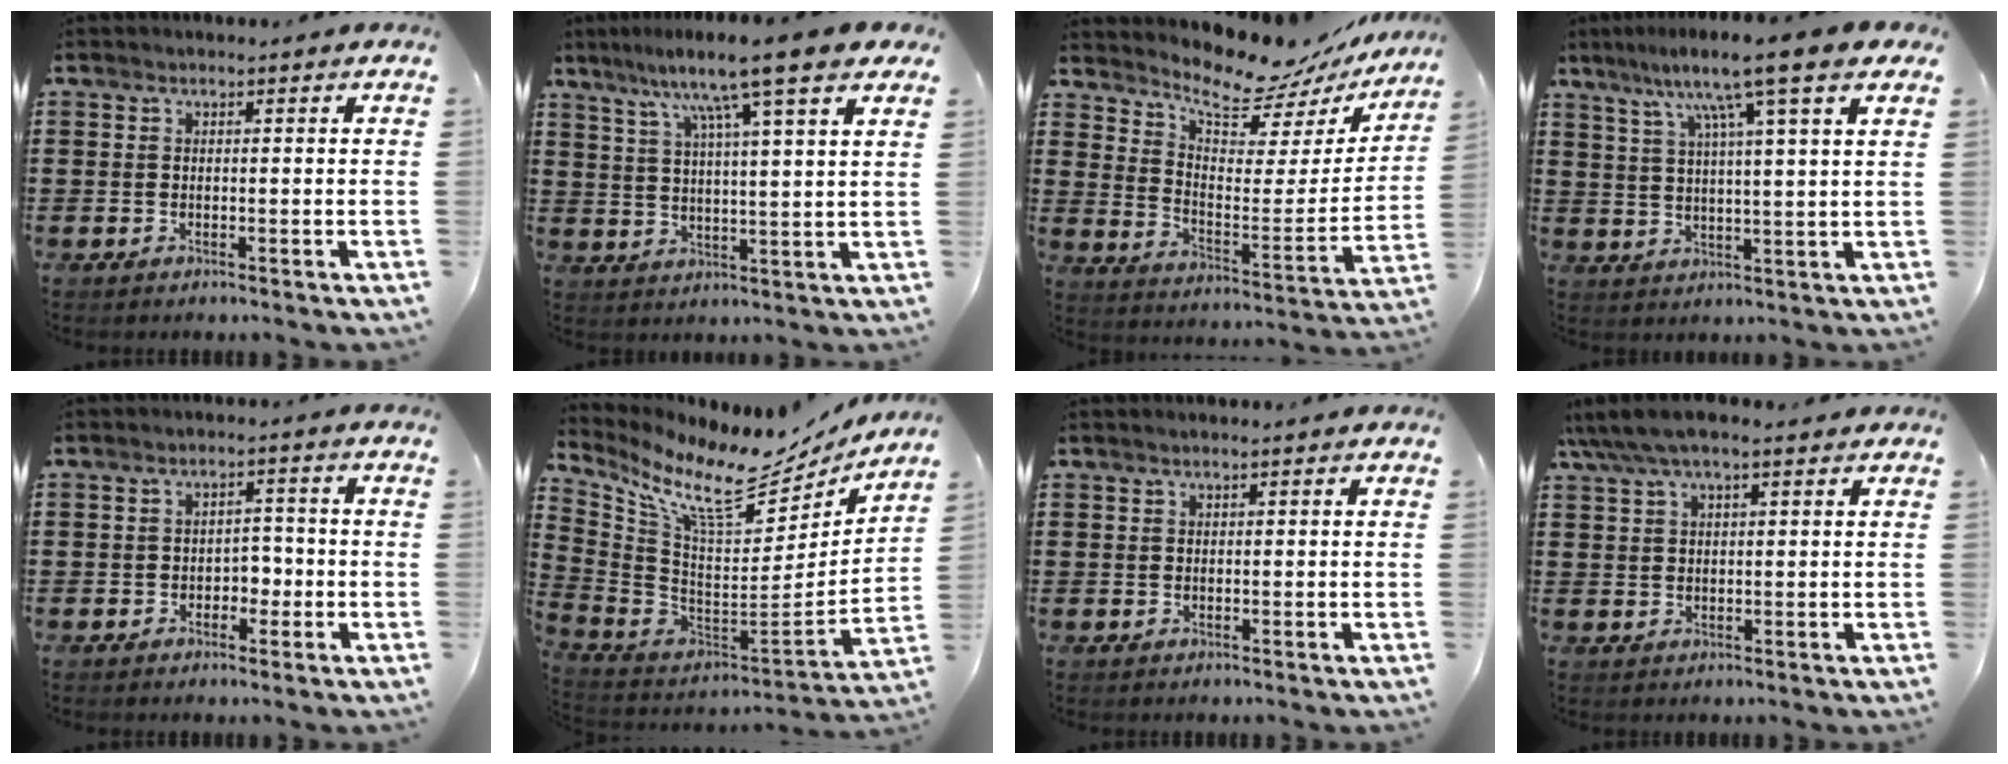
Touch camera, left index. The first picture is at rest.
{"total": 9.6, "force": [7.1, -0.2, 6.5], "torque": [-0.132, -0.030, 0.113]}
{"total": 10.1, "force": [9.1, 2.3, 3.8], "torque": [-0.092, -0.072, 0.156]}
{"total": 10.2, "force": [6.6, 0.0, 7.8], "torque": [-0.154, -0.023, 0.101]}
{"total": 2.9, "force": [-1.0, 2.1, 1.8], "torque": [-0.039, 0.005, -0.023]}
{"total": 11.8, "force": [8.3, 2.7, 7.9], "torque": [-0.182, -0.067, 0.136]}
{"total": 0.8, "force": [0.5, 0.0, 0.6], "torque": [-0.011, 0.000, 0.010]}
{"total": 4.6, "force": [3.2, 1.3, 3.0], "torque": [-0.065, 0.001, 0.057]}